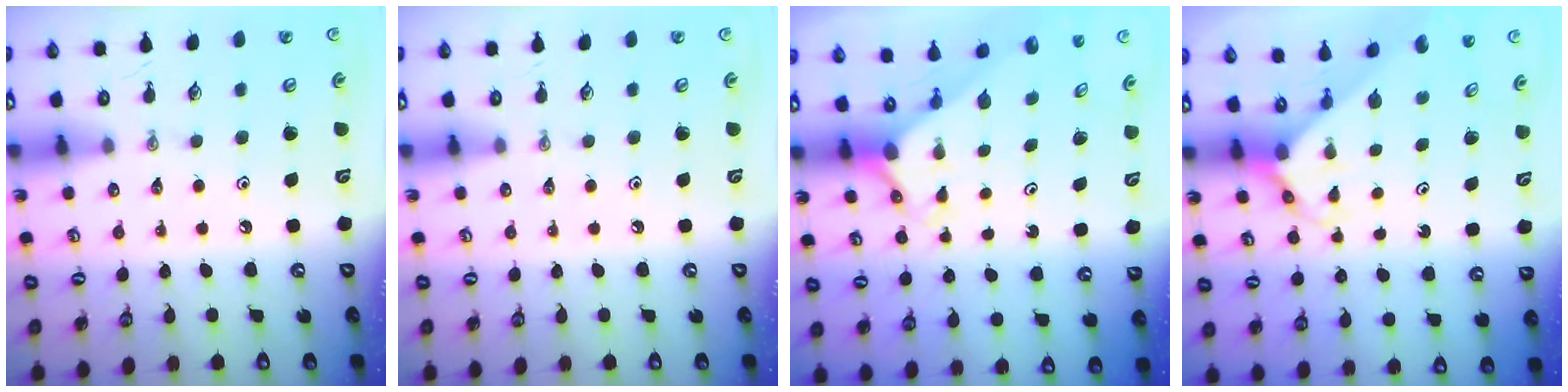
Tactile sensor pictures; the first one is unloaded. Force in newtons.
{"total": 0.0}
{"total": 2.2, "press": 2.2, "slide": 0.1}
{"total": 3.7, "press": 3.7, "slide": 0.1}